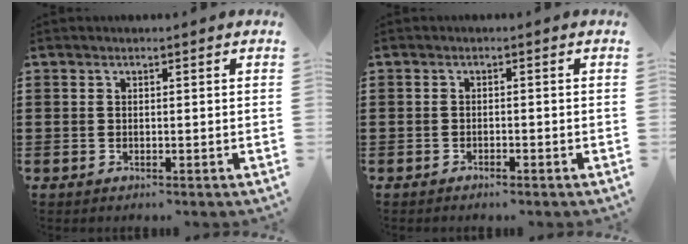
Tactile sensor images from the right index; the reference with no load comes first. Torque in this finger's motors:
{"motor_torque": [0.22, -0.02, 0.09, 0.02]}